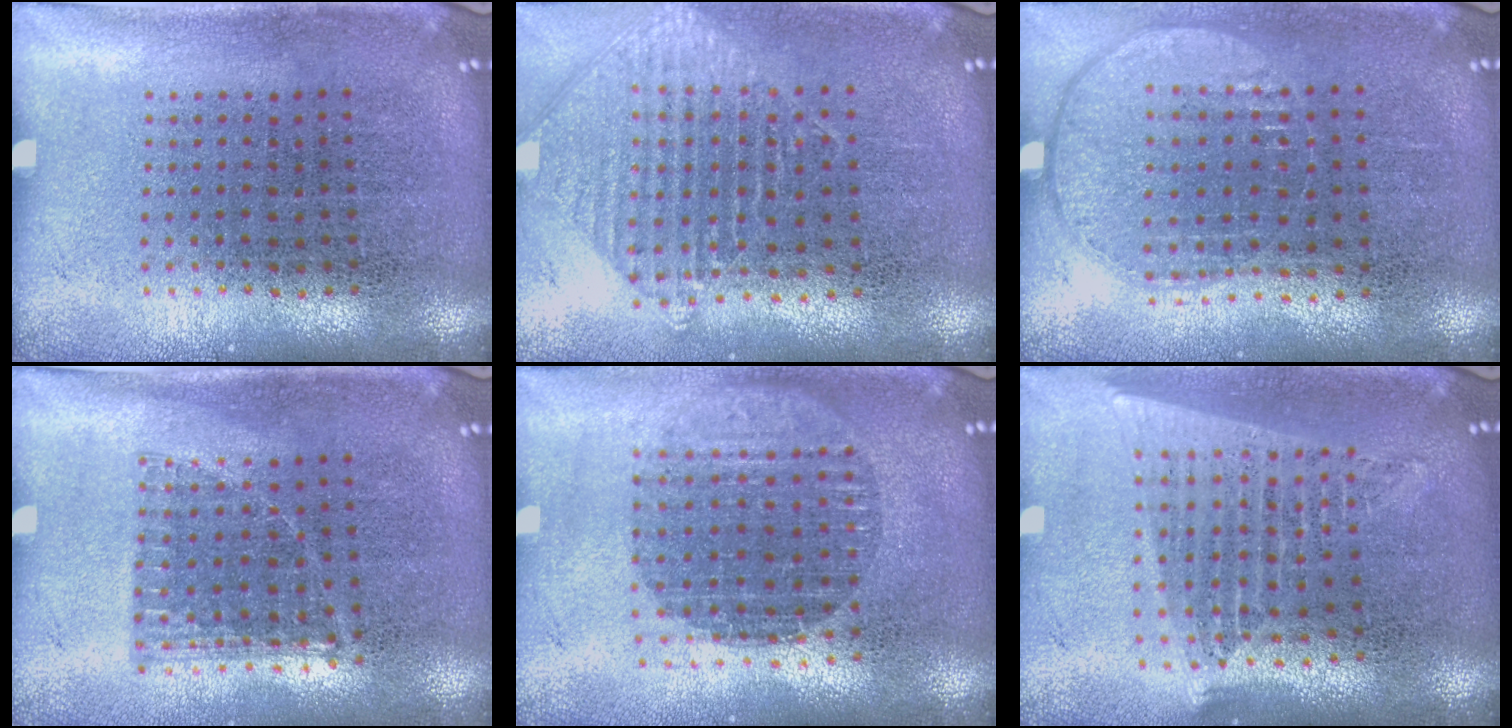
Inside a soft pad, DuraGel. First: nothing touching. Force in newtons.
{"total": 1.0, "press": 1.0, "slide": 0.1}
{"total": 0.9, "press": 0.9, "slide": 0.3}
{"total": 0.8, "press": 0.7, "slide": 0.2}
{"total": 1.7, "press": 1.5, "slide": 0.8}
{"total": 1.7, "press": 1.6, "slide": 0.8}